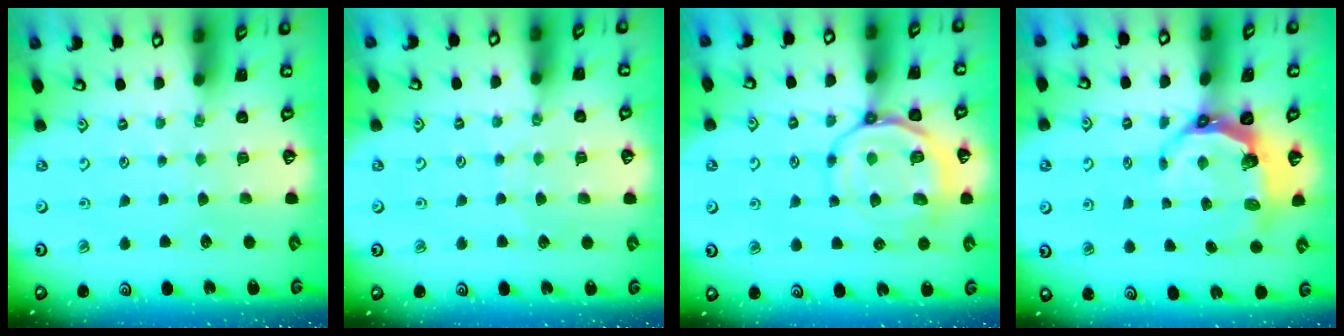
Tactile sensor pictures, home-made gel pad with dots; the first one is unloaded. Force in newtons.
{"total": 4.1, "press": 4.1, "slide": 0.4}
{"total": 12.5, "press": 12.5, "slide": 1.2}
{"total": 7.4, "press": 5.9, "slide": 4.6}